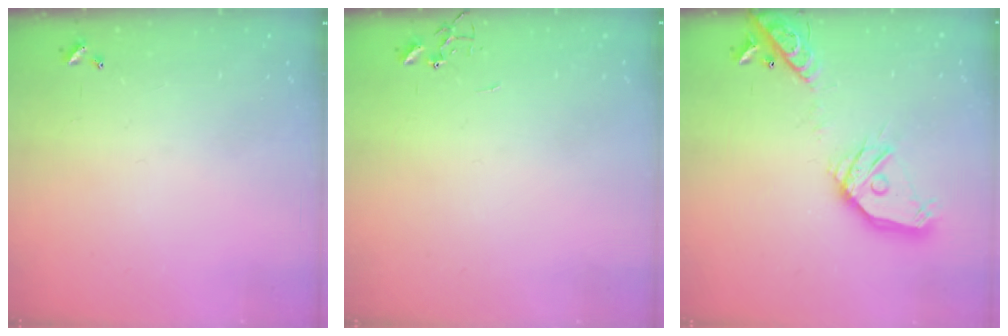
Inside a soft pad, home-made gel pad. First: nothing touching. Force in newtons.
{"total": 0.0}
{"total": 18.8, "press": 18.6, "slide": 3.0}